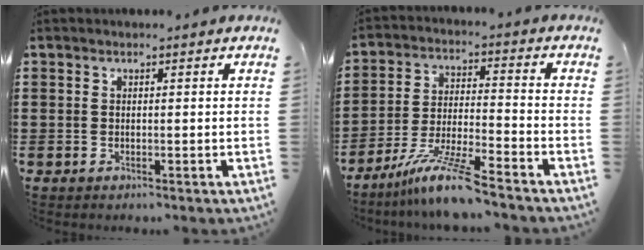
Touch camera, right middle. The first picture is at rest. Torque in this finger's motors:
{"motor_torque": [1.42, -0.72, 0.24, 0.21]}